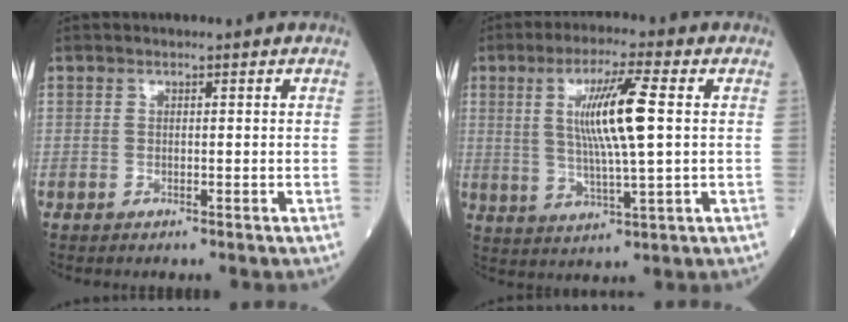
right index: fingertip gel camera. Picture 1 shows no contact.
{"total": 10.4, "force": [2.0, 0.4, 10.2], "torque": [-0.193, 0.000, 0.038]}